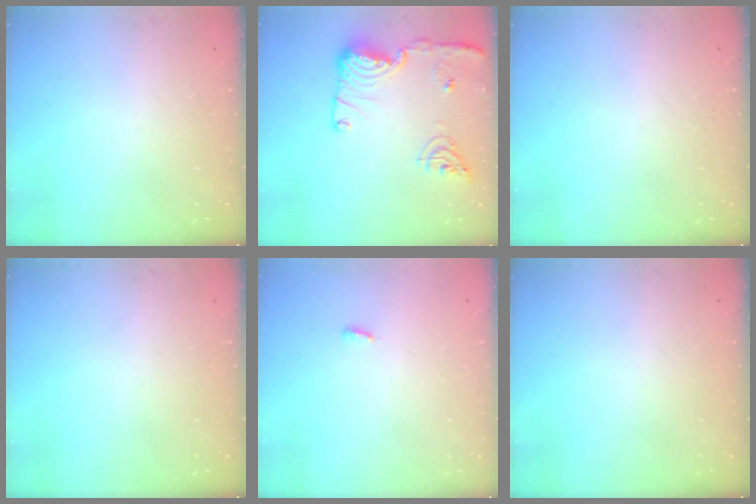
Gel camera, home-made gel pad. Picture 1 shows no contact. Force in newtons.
{"total": 15.2, "press": 14.8, "slide": 3.3}
{"total": 0.0}
{"total": 0.0}
{"total": 2.9, "press": 2.9, "slide": 0.2}
{"total": 0.0}